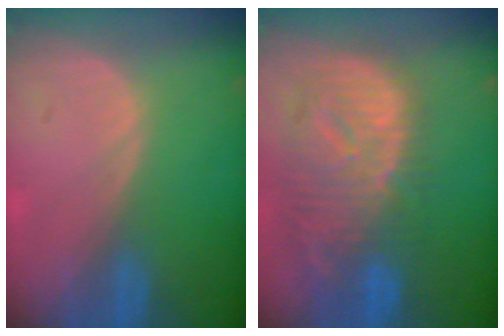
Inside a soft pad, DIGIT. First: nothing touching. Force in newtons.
{"total": 12.4, "press": 10.7, "slide": 6.3}